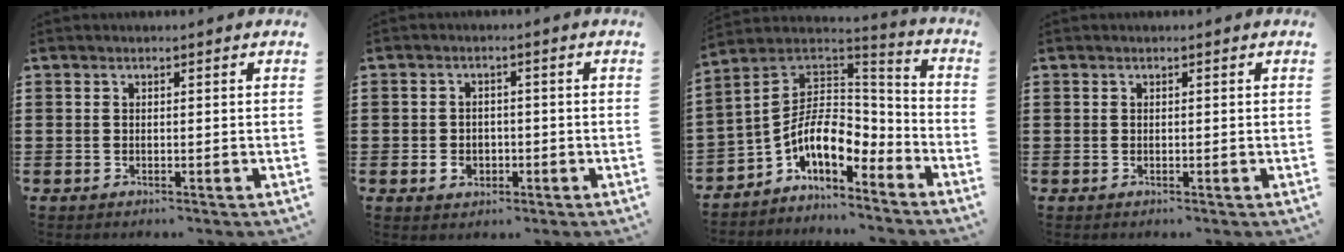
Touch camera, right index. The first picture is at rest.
{"total": 2.5, "force": [-0.9, 2.0, 1.3], "torque": [-0.030, 0.000, -0.018]}
{"total": 9.6, "force": [-4.4, 4.9, 7.0], "torque": [-0.162, -0.010, -0.093]}
{"total": 0.0}